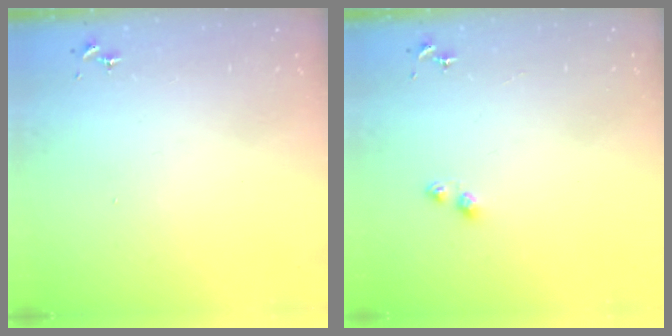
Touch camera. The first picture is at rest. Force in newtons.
{"total": 3.2, "press": 3.2, "slide": 0.4}